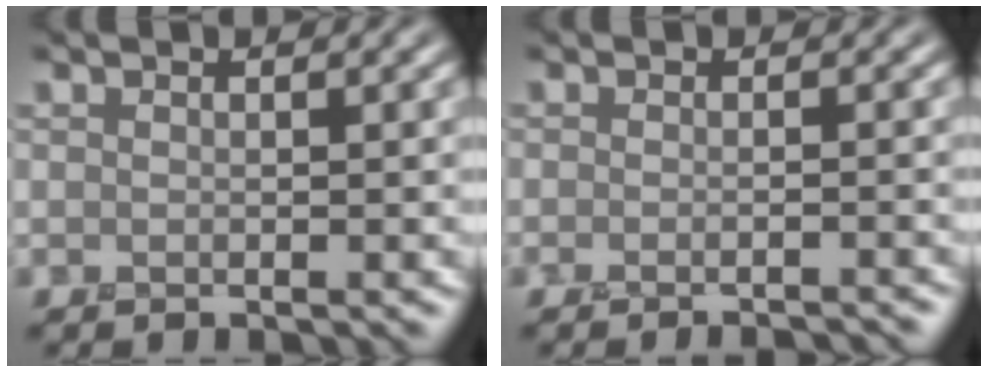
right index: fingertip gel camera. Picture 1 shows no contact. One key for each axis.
{"total": 2.0, "fx": -1.8, "fy": 0.2, "fz": 0.8, "tx": 0.000, "ty": -0.002, "tz": -0.032}